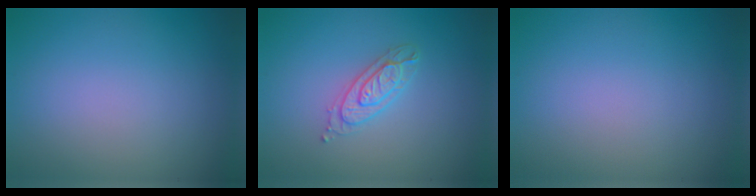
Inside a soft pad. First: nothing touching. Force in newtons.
{"total": 2.2, "press": 2.1, "slide": 0.4}
{"total": 0.0}